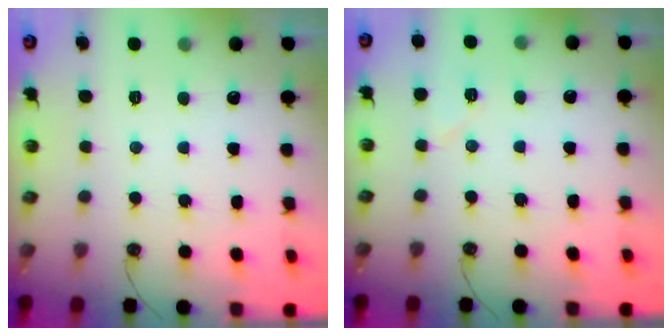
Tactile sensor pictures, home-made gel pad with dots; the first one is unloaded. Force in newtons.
{"total": 4.6, "press": 4.5, "slide": 1.1}